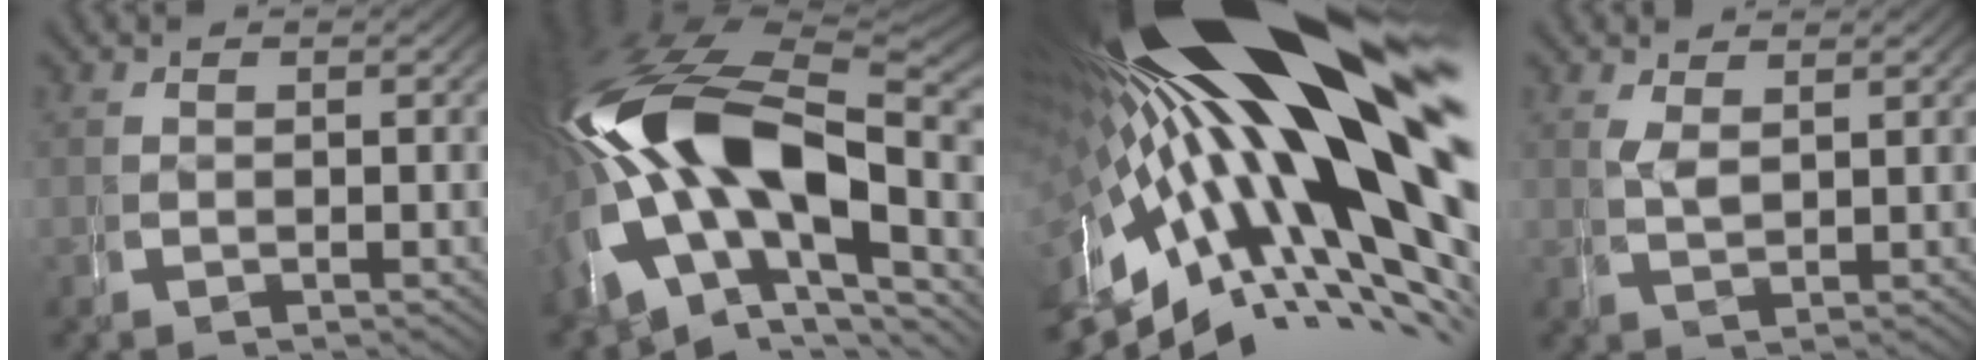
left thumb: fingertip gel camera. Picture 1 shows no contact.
{"total": 19.9, "force": [-0.3, 12.8, 15.3], "torque": [-0.291, -0.042, 0.011]}
{"total": 26.6, "force": [1.3, 13.3, 22.9], "torque": [-0.364, -0.011, 0.041]}
{"total": 1.5, "force": [1.4, 0.3, 0.4], "torque": [-0.012, -0.010, 0.037]}